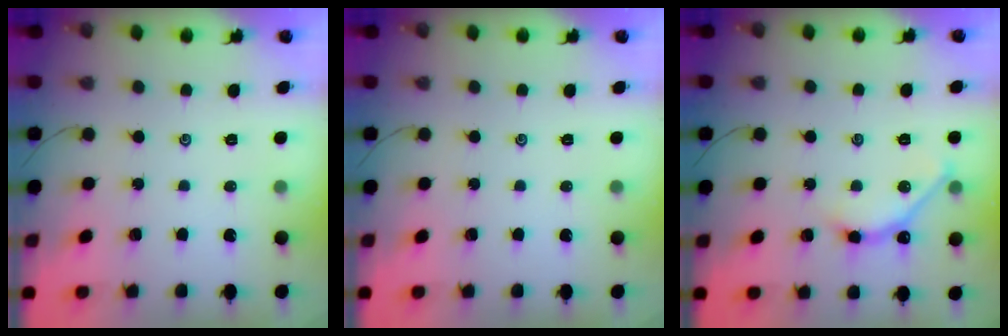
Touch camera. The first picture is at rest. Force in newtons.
{"total": 0.0}
{"total": 5.6, "press": 5.5, "slide": 0.8}